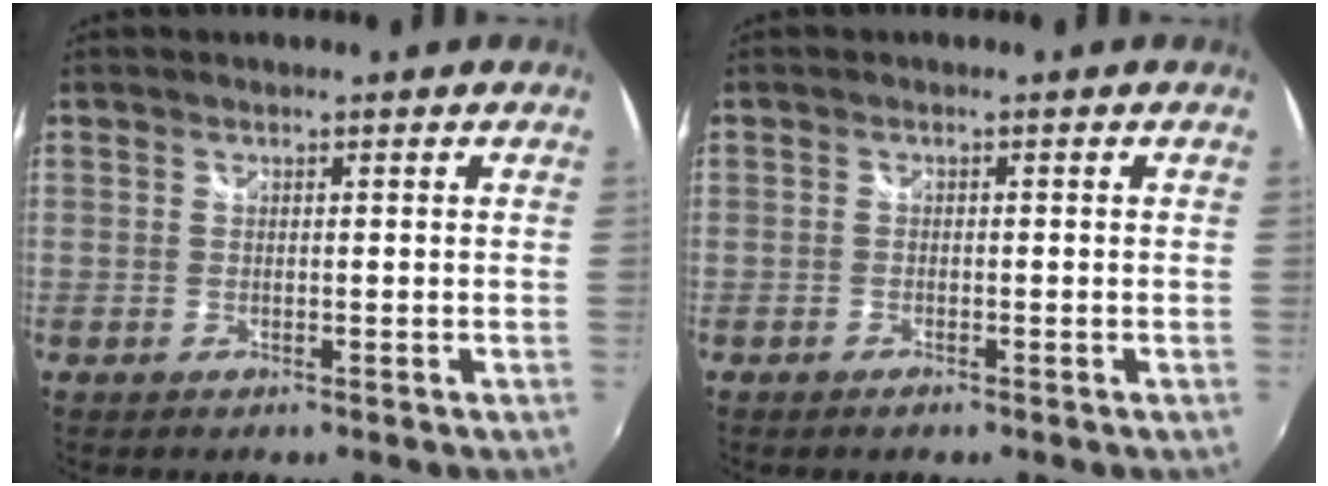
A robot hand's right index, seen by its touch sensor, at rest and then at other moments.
{"total": 1.1, "force": [-0.9, 0.5, 0.4], "torque": [-0.009, -0.004, -0.019]}